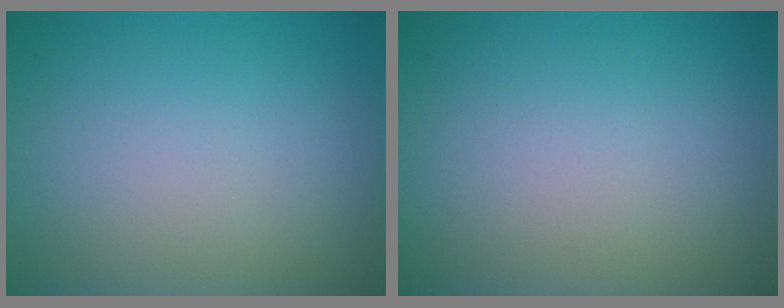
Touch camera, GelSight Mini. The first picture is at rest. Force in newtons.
{"total": 0.0}